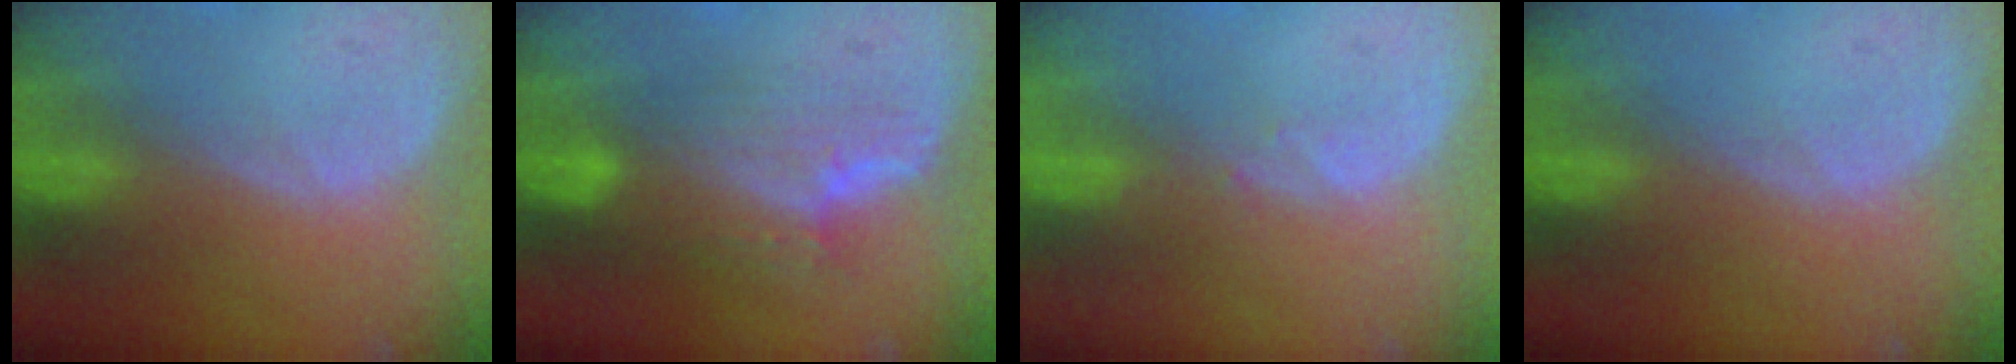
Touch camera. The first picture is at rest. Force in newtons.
{"total": 7.5, "press": 6.9, "slide": 3.0}
{"total": 0.7, "press": 0.7, "slide": 0.2}
{"total": 0.0}